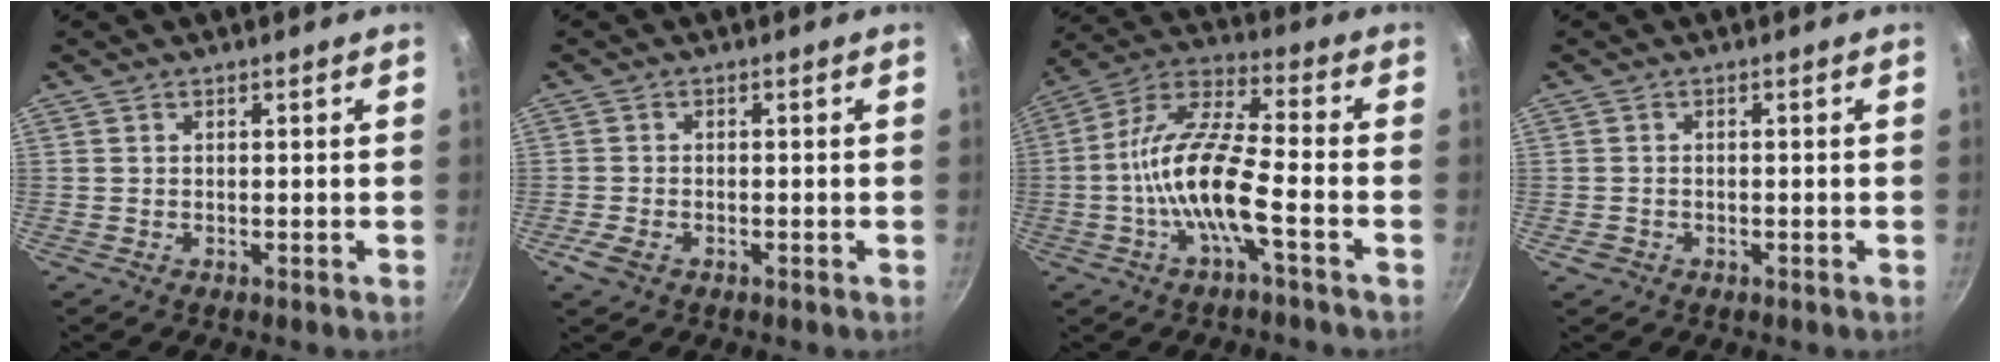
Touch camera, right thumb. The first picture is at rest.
{"total": 3.1, "force": [-1.5, 1.8, 2.0], "torque": [-0.048, 0.004, -0.029]}
{"total": 14.1, "force": [-3.9, 3.7, 13.1], "torque": [-0.255, 0.042, -0.091]}
{"total": 1.7, "force": [-0.8, 1.4, 0.7], "torque": [-0.016, 0.004, -0.010]}